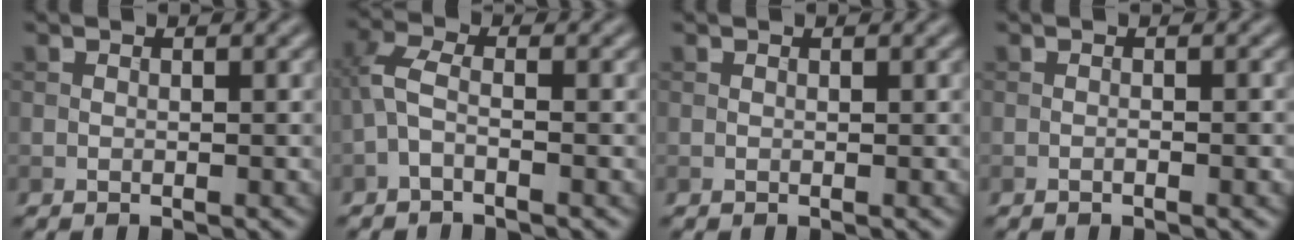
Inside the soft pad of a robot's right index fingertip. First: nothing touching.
{"total": 2.7, "force": [-0.8, 1.2, 2.3], "torque": [-0.057, 0.007, -0.026]}
{"total": 0.0}
{"total": 1.1, "force": [-0.5, 0.2, 0.9], "torque": [-0.016, 0.001, -0.010]}